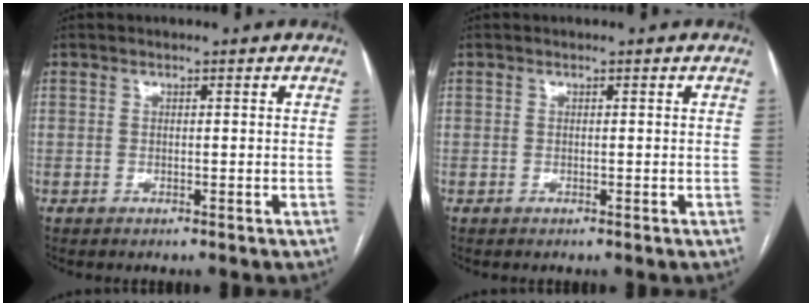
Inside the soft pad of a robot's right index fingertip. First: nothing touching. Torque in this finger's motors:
{"motor_torque": [0.00, 0.00, 0.00, 0.00]}